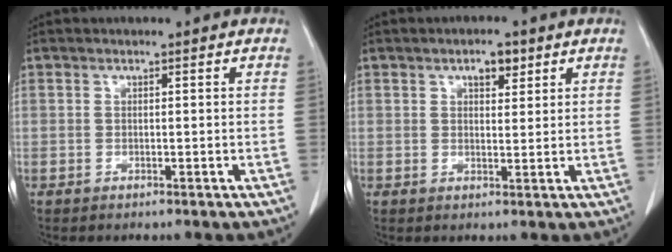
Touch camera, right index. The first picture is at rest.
{"total": 3.1, "force": [1.8, 1.3, 2.1], "torque": [-0.032, 0.001, 0.028]}